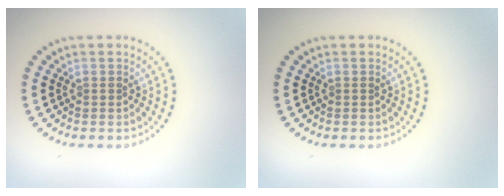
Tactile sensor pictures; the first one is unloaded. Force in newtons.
{"total": 0.0}